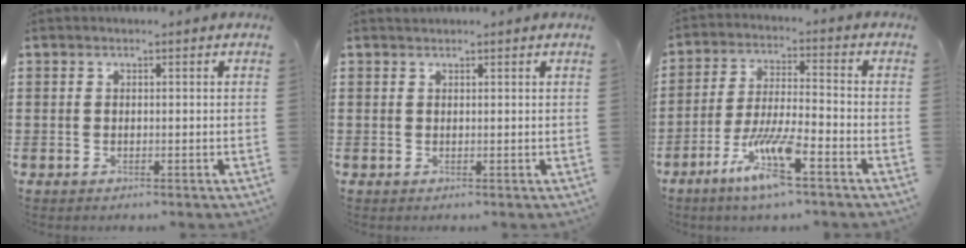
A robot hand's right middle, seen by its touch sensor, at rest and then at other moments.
{"total": 0.0}
{"total": 9.2, "force": [-5.5, 1.4, 7.2], "torque": [-0.146, -0.007, -0.104]}